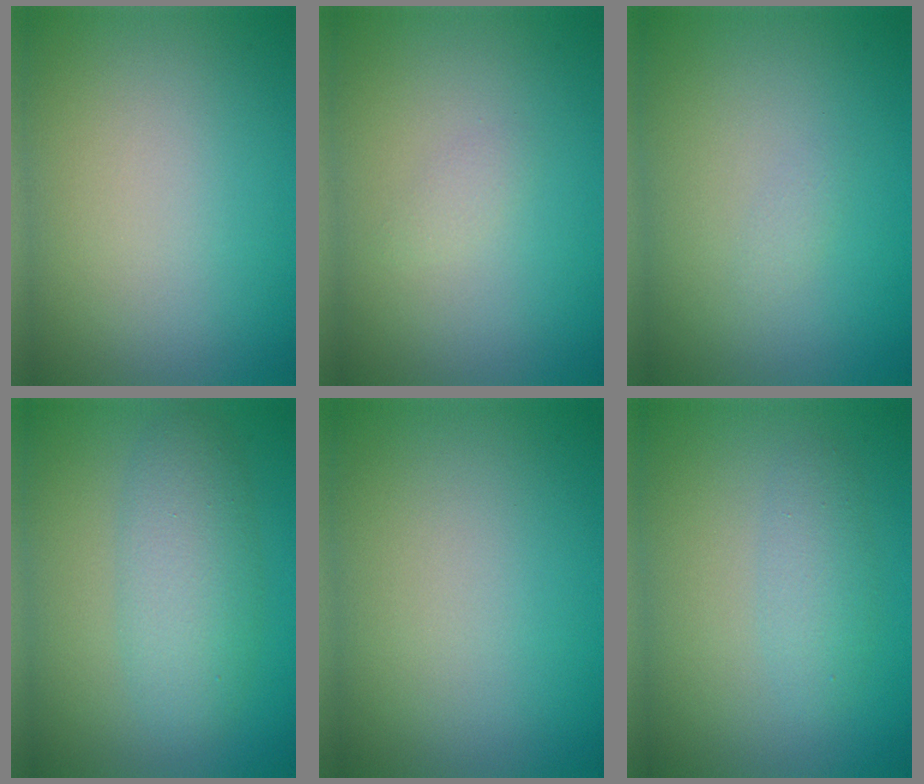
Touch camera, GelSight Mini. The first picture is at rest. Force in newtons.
{"total": 0.6, "press": 0.6, "slide": 0.1}
{"total": 0.5, "press": 0.5, "slide": 0.1}
{"total": 4.3, "press": 4.3, "slide": 0.1}
{"total": 0.0}
{"total": 1.0, "press": 1.0, "slide": 0.0}